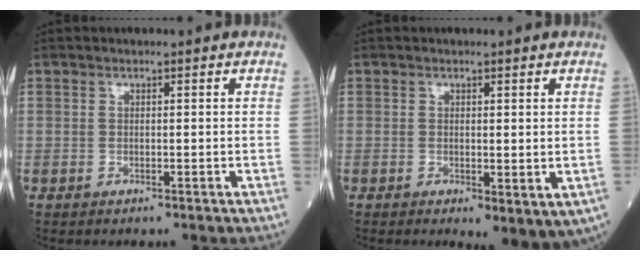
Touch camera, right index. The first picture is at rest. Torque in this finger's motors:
{"motor_torque": [0.31, -0.37, 0.20, 0.05]}